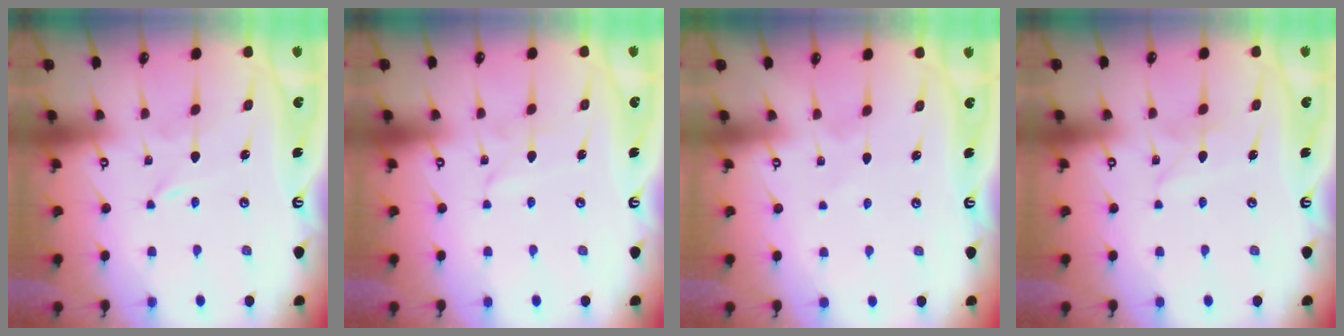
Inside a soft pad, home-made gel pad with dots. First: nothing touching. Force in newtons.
{"total": 1.7, "press": 1.7, "slide": 0.2}
{"total": 2.1, "press": 2.1, "slide": 0.3}
{"total": 2.7, "press": 2.7, "slide": 0.2}